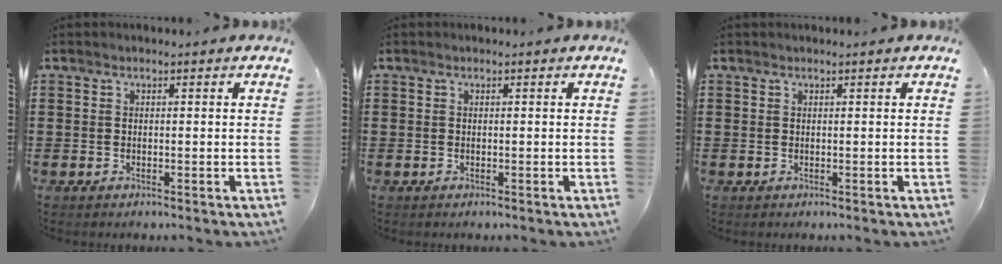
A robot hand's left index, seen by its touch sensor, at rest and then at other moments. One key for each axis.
{"total": 0.0}
{"total": 0.0}